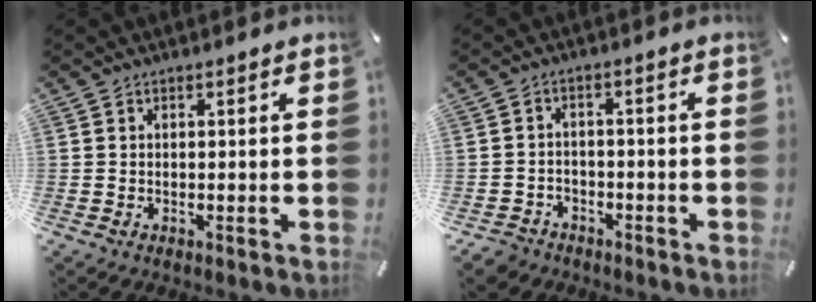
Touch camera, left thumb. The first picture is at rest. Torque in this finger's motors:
{"motor_torque": [-0.43, 0.53, 0.17, 0.23, 0.02]}